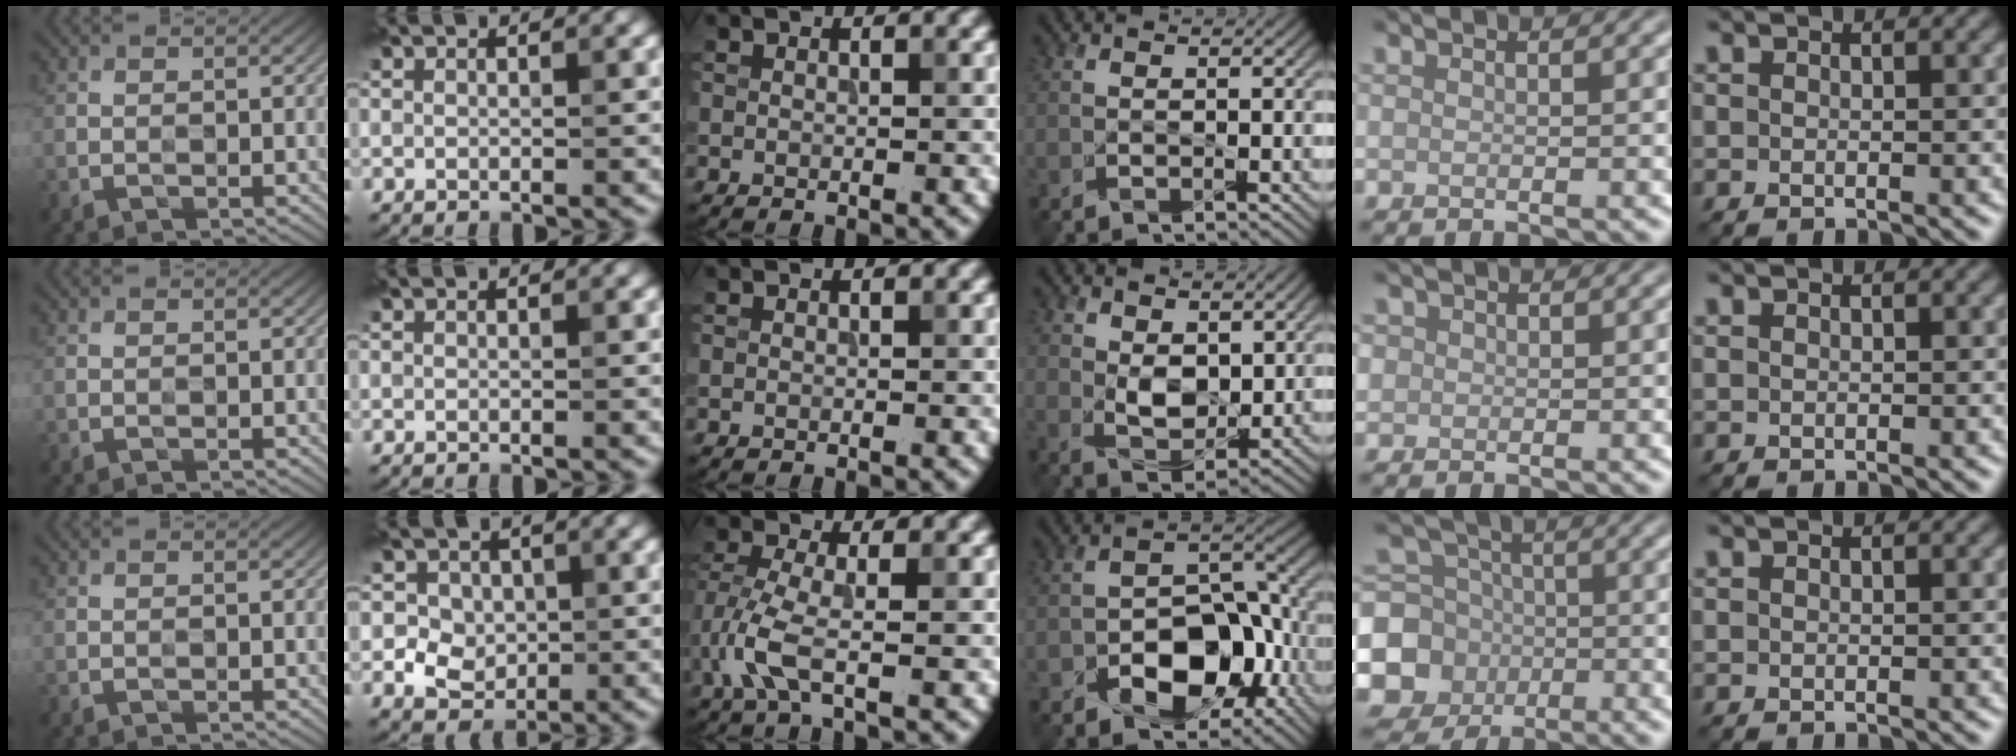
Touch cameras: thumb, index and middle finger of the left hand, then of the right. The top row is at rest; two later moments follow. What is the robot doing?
{"motion": "wipe", "object": "compact mirror"}